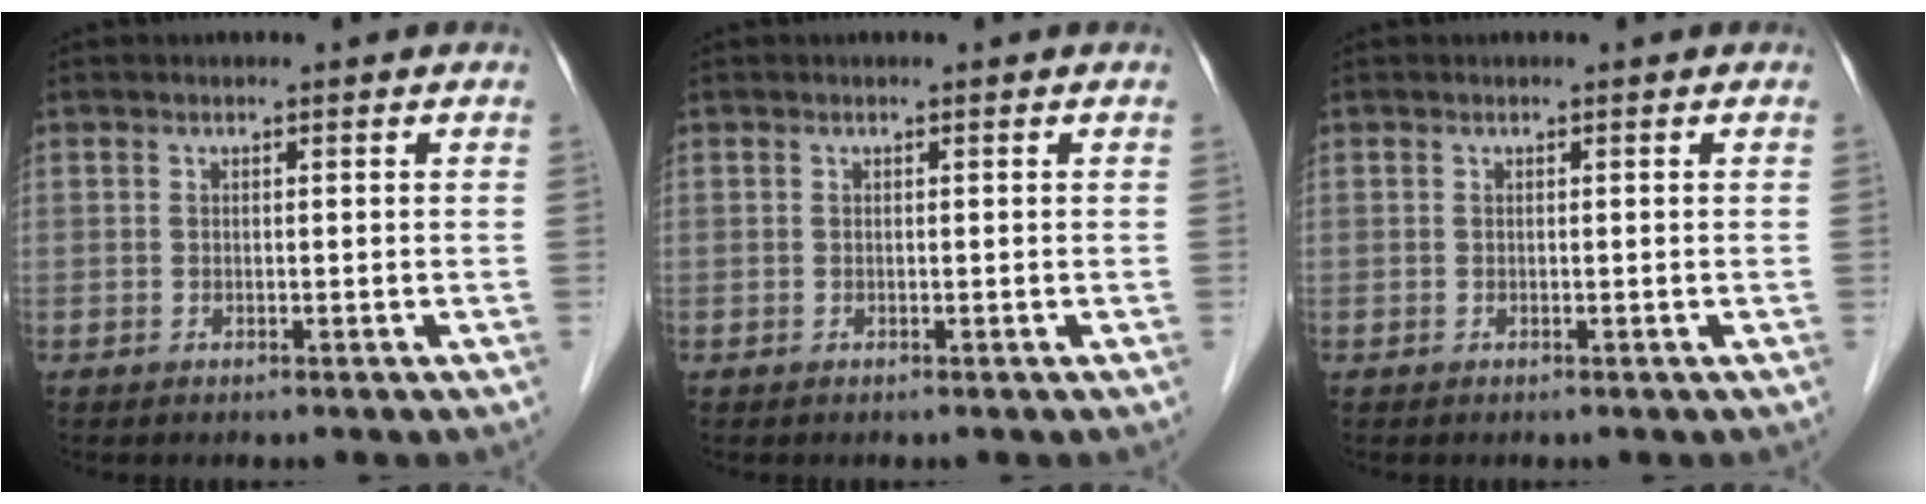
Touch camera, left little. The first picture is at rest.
{"total": 0.0}
{"total": 0.0}